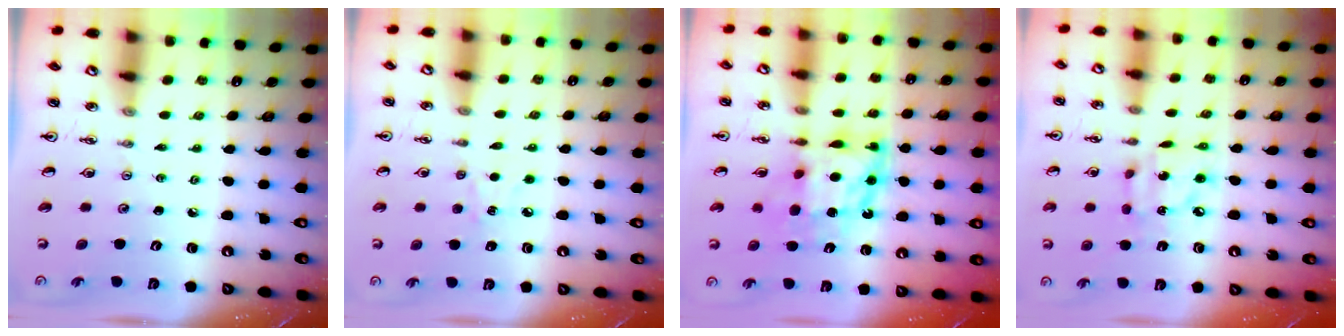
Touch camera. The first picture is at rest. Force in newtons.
{"total": 6.0, "press": 6.0, "slide": 0.8}
{"total": 11.8, "press": 11.7, "slide": 1.0}
{"total": 7.1, "press": 7.1, "slide": 0.4}